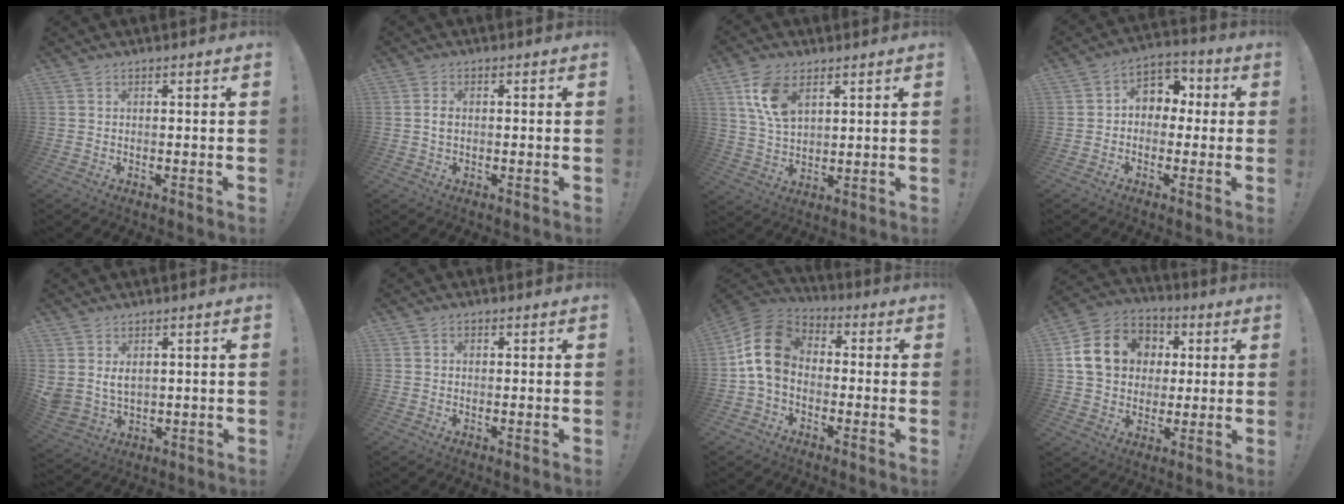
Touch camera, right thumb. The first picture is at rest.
{"total": 1.6, "force": [-0.1, 1.0, 1.2], "torque": [-0.016, 0.002, -0.004]}
{"total": 10.9, "force": [5.2, 6.4, 7.0], "torque": [-0.131, -0.008, 0.100]}
{"total": 7.3, "force": [0.1, 6.4, 3.5], "torque": [-0.049, 0.015, 0.009]}
{"total": 5.3, "force": [2.8, 3.7, 2.6], "torque": [-0.041, -0.013, 0.055]}
{"total": 0.8, "force": [-0.1, 0.7, 0.2], "torque": [-0.002, 0.002, -0.003]}
{"total": 15.2, "force": [0.8, 11.1, 10.4], "torque": [-0.174, 0.021, 0.020]}
{"total": 16.3, "force": [3.3, 13.7, 8.1], "torque": [-0.121, 0.005, 0.075]}